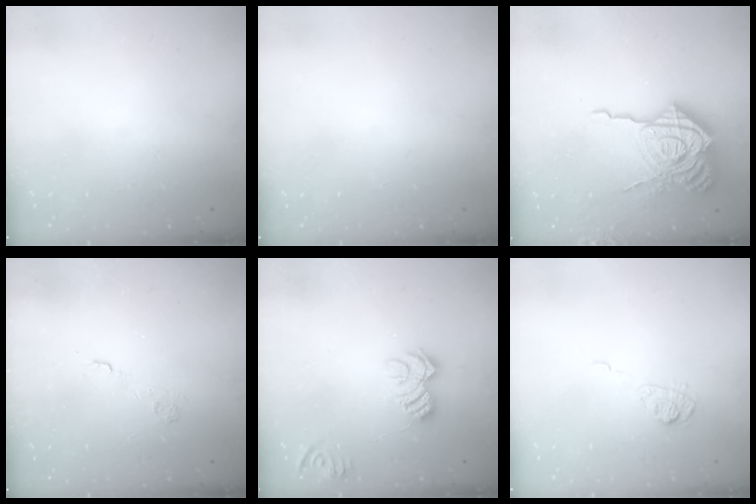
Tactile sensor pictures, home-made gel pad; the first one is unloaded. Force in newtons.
{"total": 0.0}
{"total": 23.6, "press": 23.5, "slide": 2.7}
{"total": 2.5, "press": 2.1, "slide": 1.4}
{"total": 10.2, "press": 10.2, "slide": 0.9}
{"total": 8.5, "press": 8.4, "slide": 1.5}